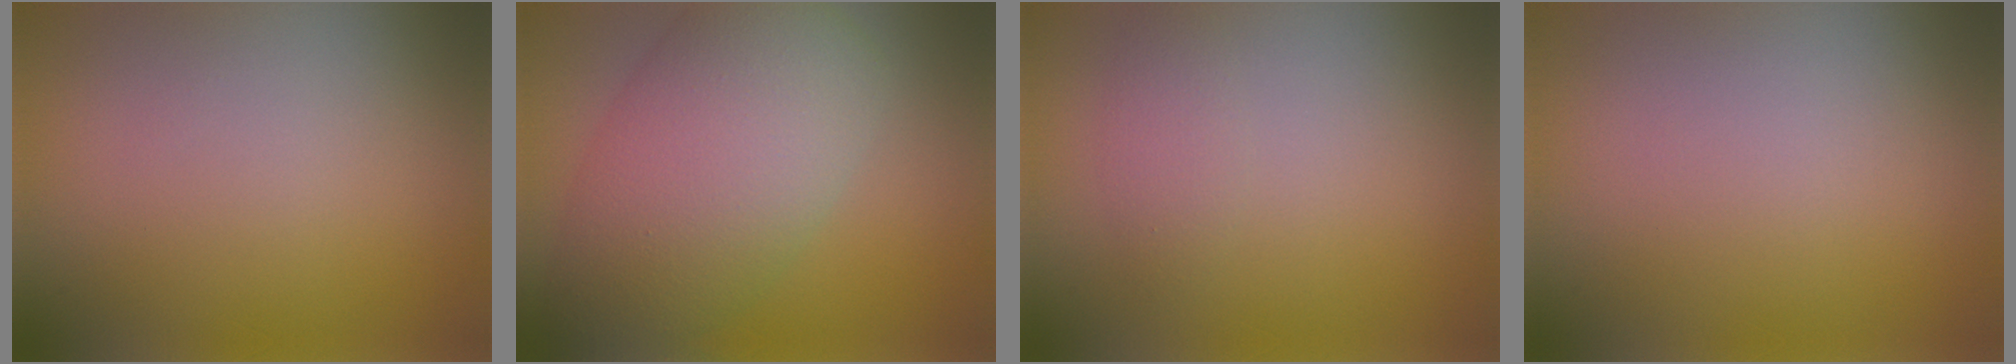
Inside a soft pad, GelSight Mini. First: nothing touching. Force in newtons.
{"total": 9.9, "press": 9.9, "slide": 0.4}
{"total": 1.6, "press": 1.6, "slide": 0.0}
{"total": 0.0}